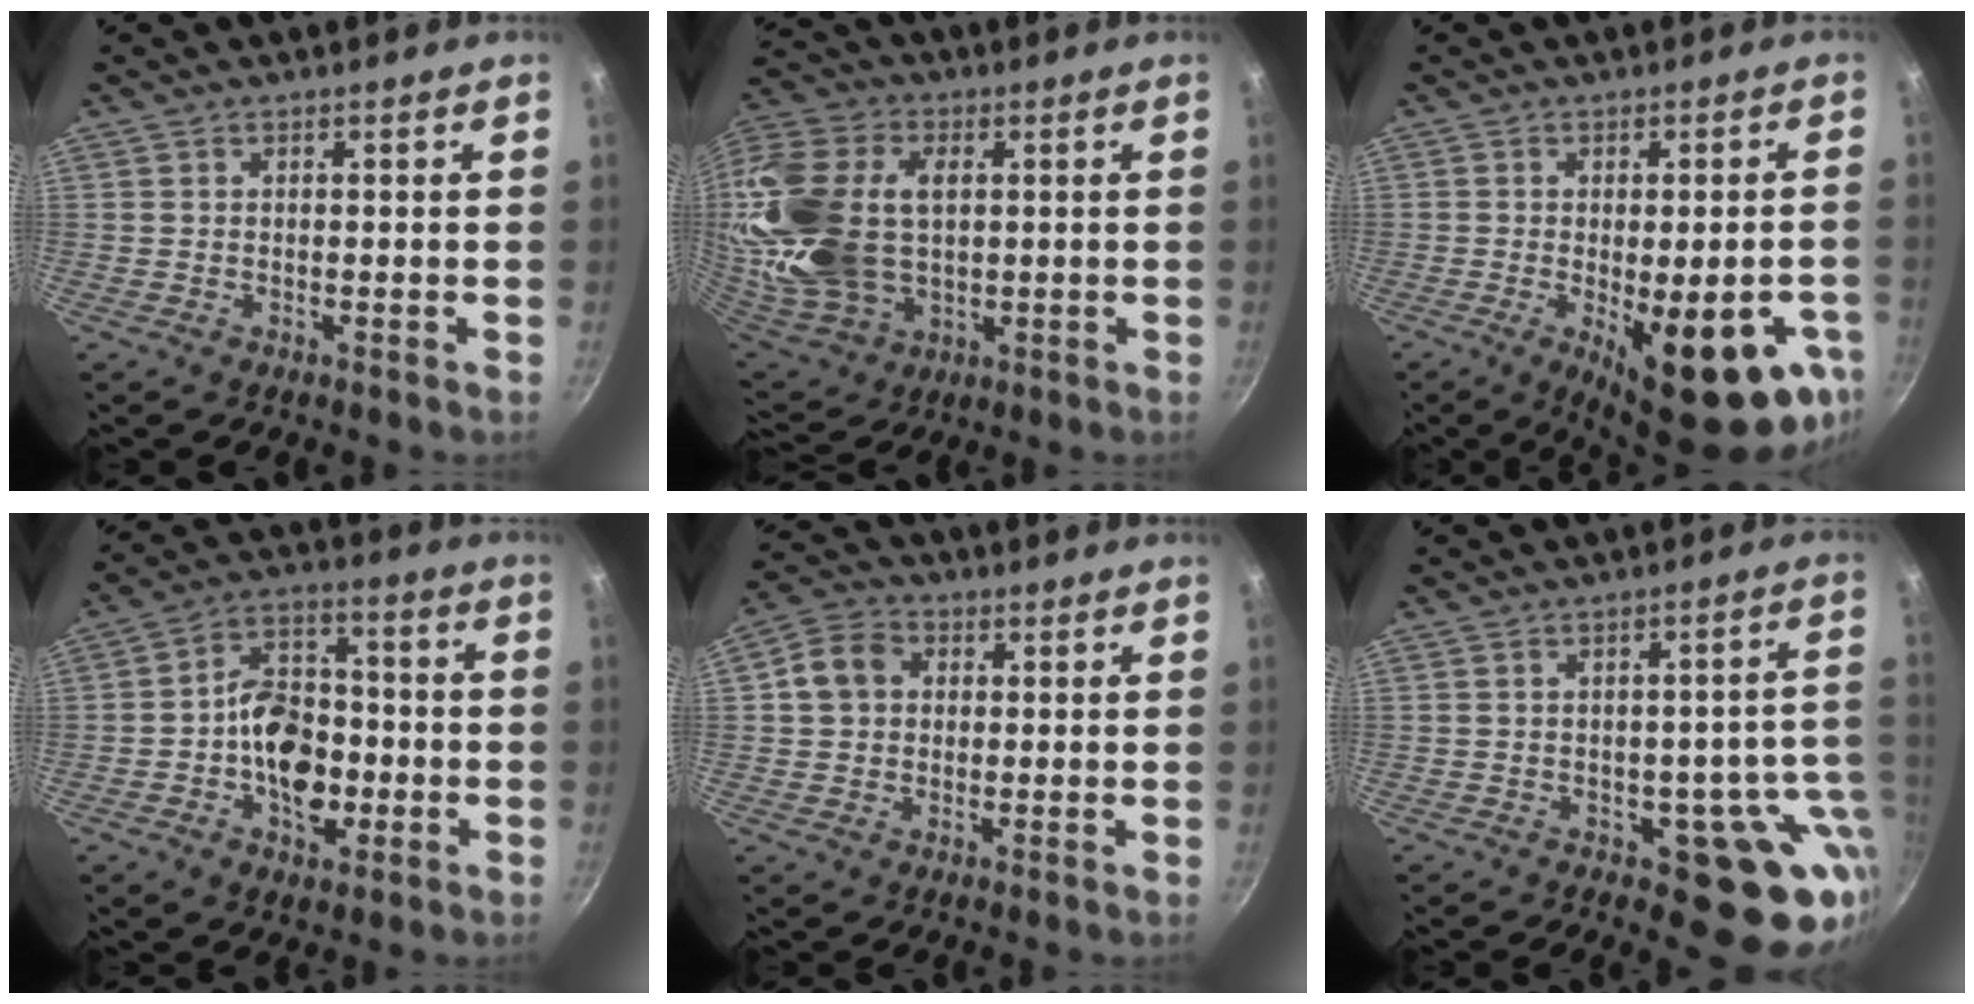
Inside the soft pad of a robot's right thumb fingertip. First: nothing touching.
{"total": 27.7, "force": [3.6, 18.7, 20.1], "torque": [-0.447, 0.010, 0.073]}
{"total": 19.0, "force": [-6.6, 6.5, 16.6], "torque": [-0.182, -0.008, -0.072]}
{"total": 13.6, "force": [-3.0, 9.2, 9.5], "torque": [-0.117, 0.036, -0.056]}
{"total": 7.0, "force": [1.1, 5.9, 3.6], "torque": [-0.045, 0.013, 0.005]}
{"total": 12.6, "force": [-3.3, 7.4, 9.6], "torque": [-0.037, 0.016, -0.035]}